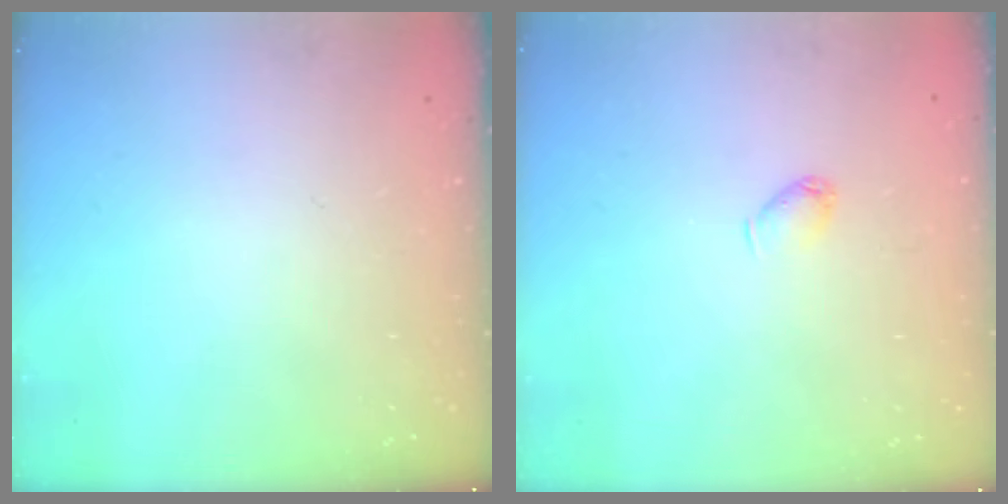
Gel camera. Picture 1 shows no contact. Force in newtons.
{"total": 2.8, "press": 2.8, "slide": 0.4}